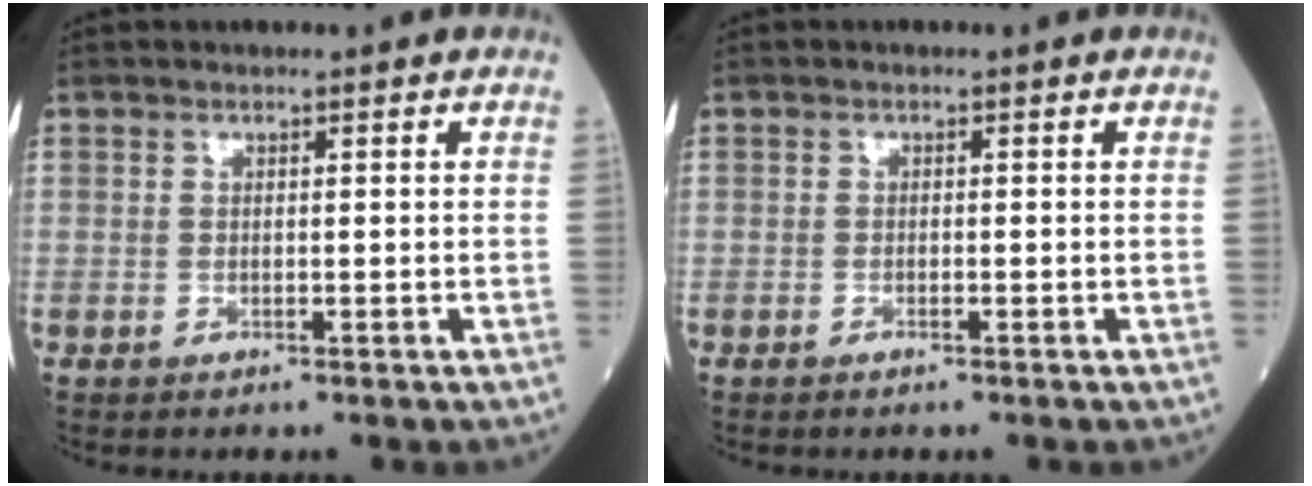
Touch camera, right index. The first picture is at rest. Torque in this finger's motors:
{"motor_torque": [-0.01, -0.07, -0.06, 0.00]}